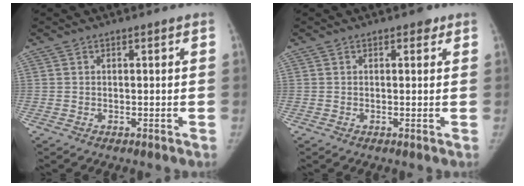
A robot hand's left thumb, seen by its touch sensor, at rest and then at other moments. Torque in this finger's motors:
{"motor_torque": [0.48, 0.24, 0.44, -0.28, 0.05]}